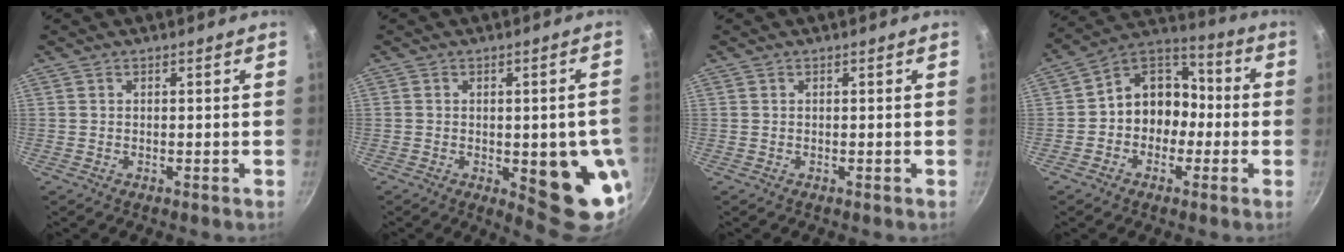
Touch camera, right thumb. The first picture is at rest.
{"total": 13.1, "force": [-2.7, 4.9, 11.9], "torque": [-0.101, 0.000, -0.026]}
{"total": 0.0}
{"total": 11.9, "force": [-1.9, 10.0, 6.3], "torque": [-0.043, 0.056, -0.050]}